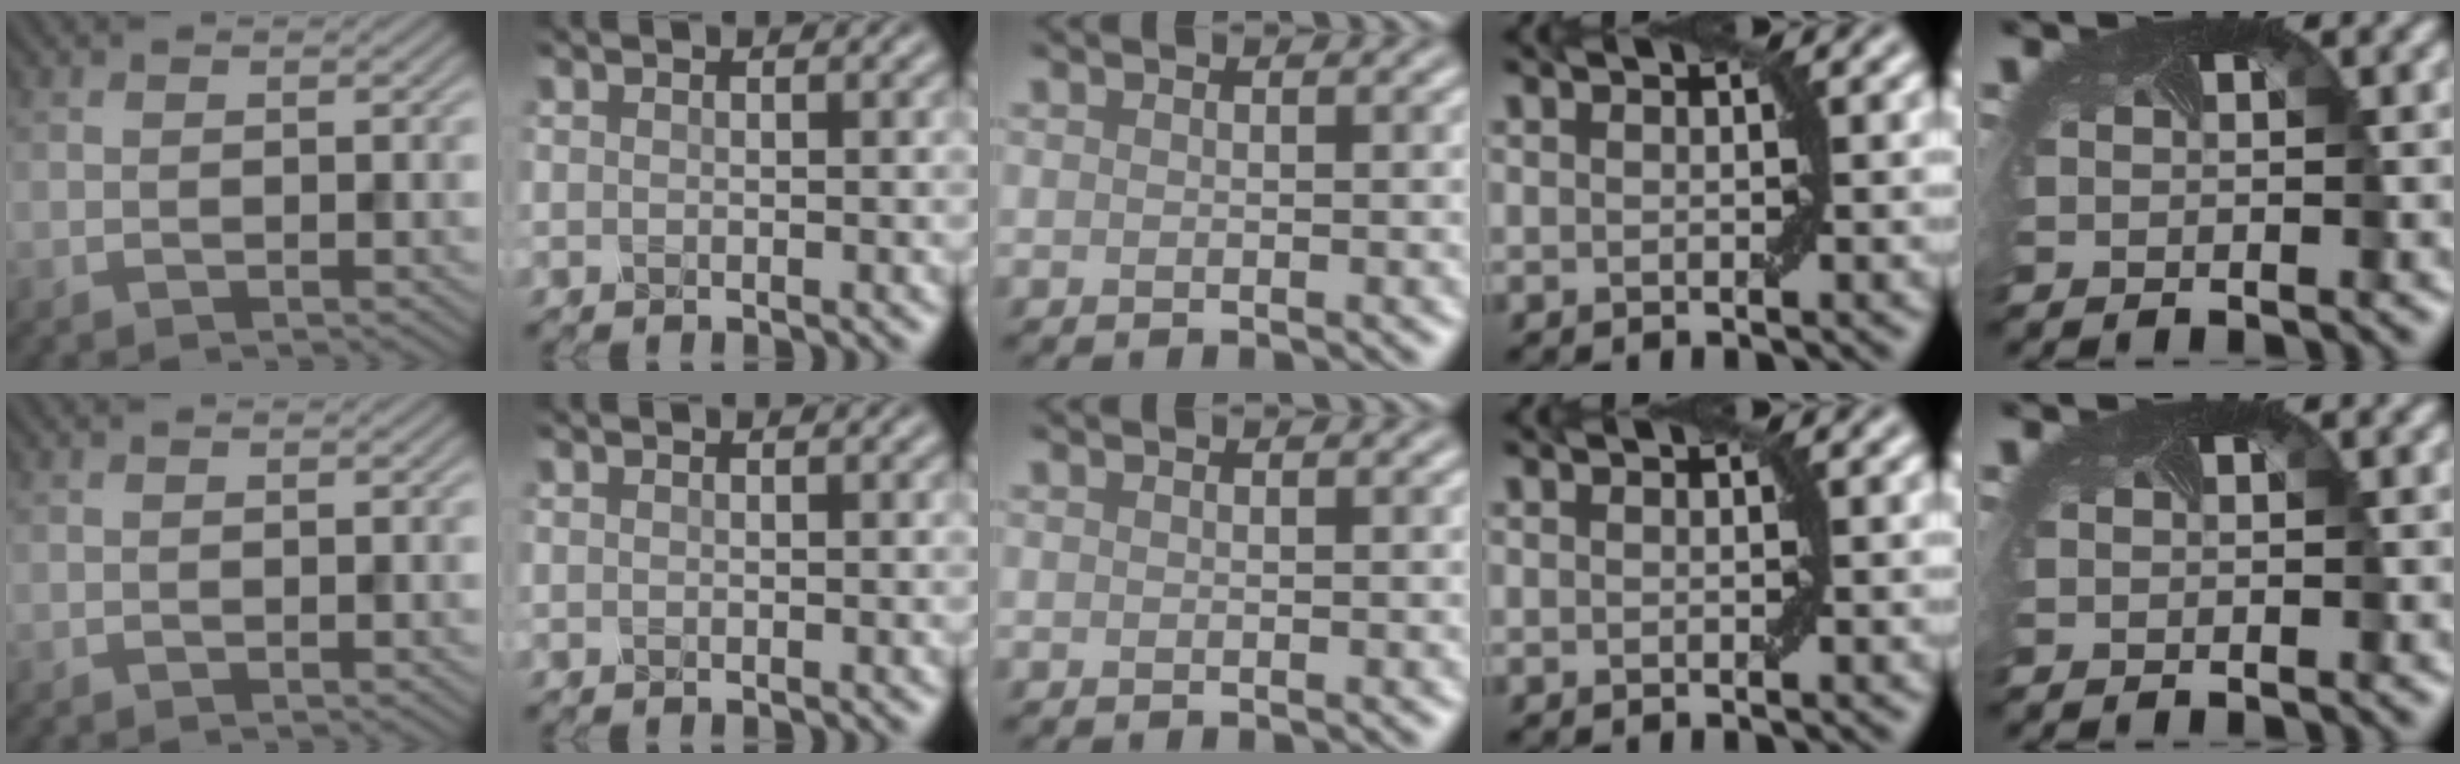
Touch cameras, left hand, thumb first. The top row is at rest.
{}